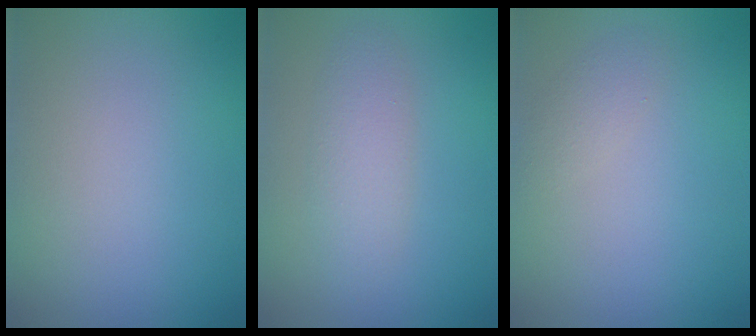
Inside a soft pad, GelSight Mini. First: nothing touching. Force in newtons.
{"total": 2.6, "press": 2.6, "slide": 0.0}
{"total": 1.1, "press": 1.1, "slide": 0.1}